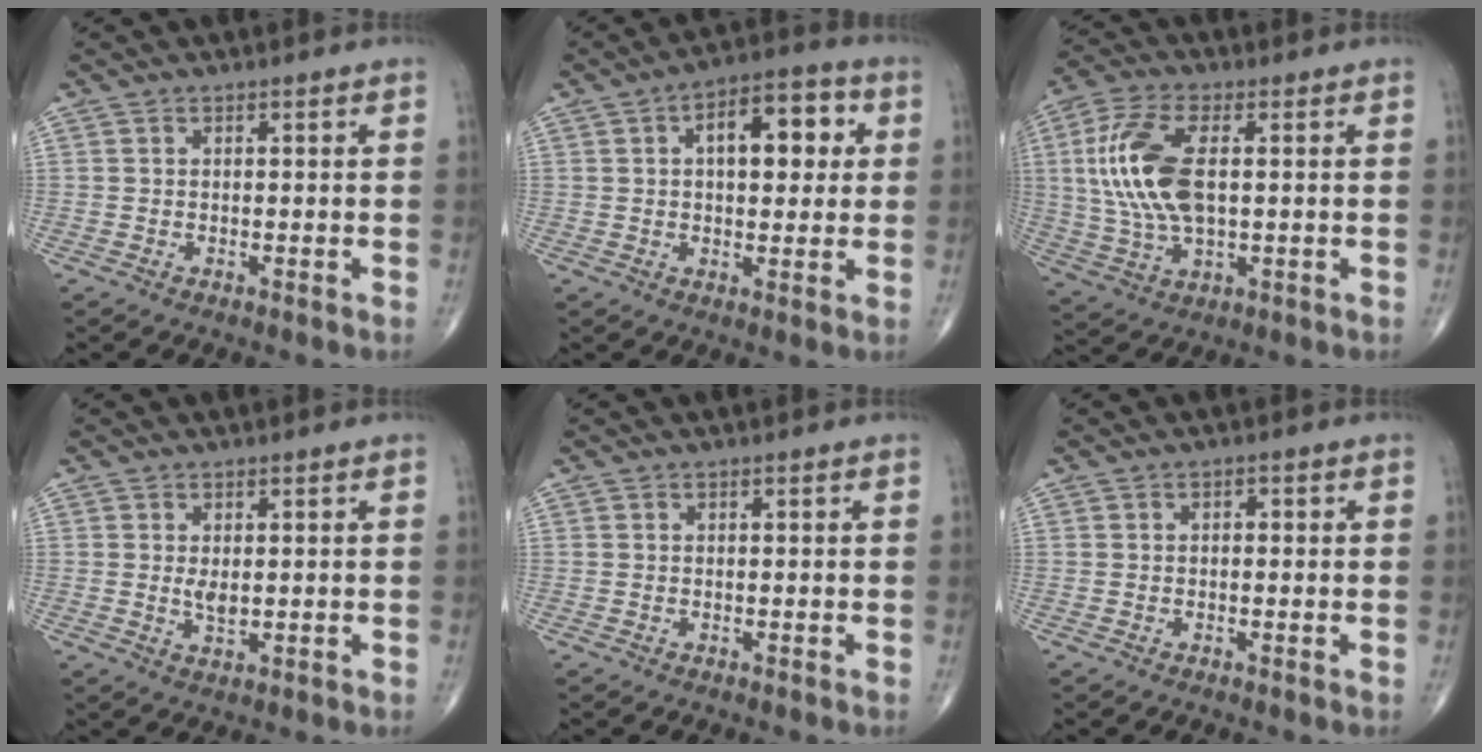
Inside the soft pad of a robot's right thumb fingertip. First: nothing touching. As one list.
[{"total": 12.0, "force": [2.8, 6.1, 9.9], "torque": [-0.113, 0.017, 0.036]}, {"total": 15.0, "force": [1.8, 7.3, 12.9], "torque": [-0.282, 0.003, 0.036]}, {"total": 2.5, "force": [0.3, 1.3, 2.1], "torque": [-0.036, -0.007, 0.009]}, {"total": 0.0}, {"total": 1.1, "force": [0.2, 0.7, 0.8], "torque": [-0.009, 0.004, 0.000]}]